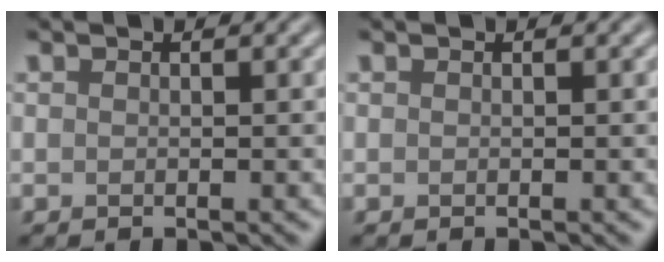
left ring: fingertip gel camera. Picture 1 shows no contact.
{"total": 0.0}